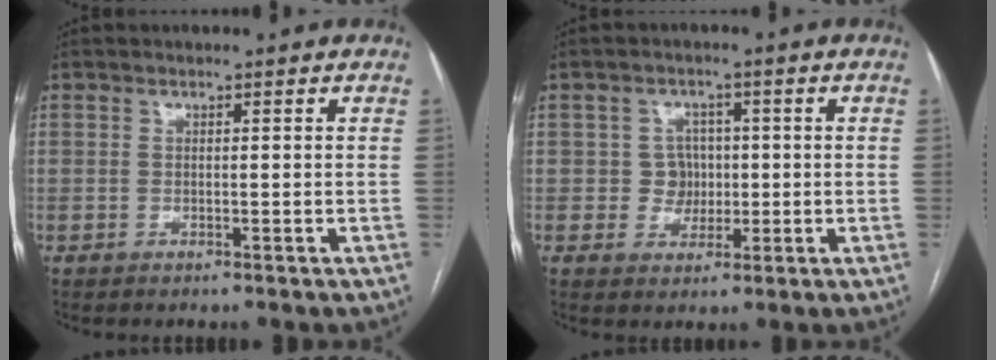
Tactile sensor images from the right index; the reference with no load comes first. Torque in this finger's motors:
{"motor_torque": [0.28, 0.05, 0.00, 0.01]}